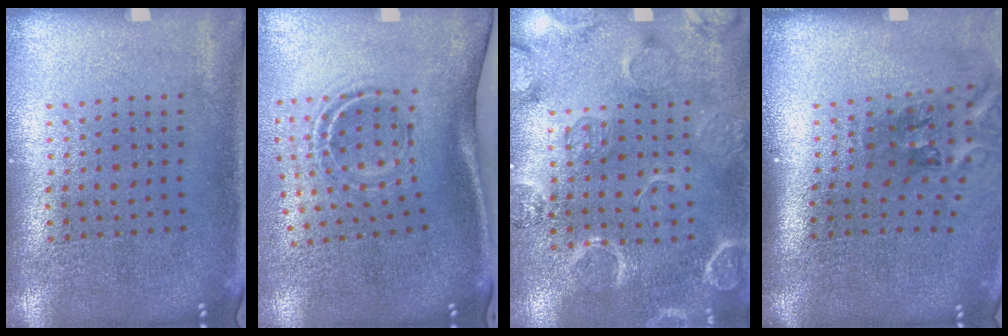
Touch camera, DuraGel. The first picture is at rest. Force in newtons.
{"total": 2.1, "press": 1.2, "slide": 1.7}
{"total": 2.4, "press": 2.3, "slide": 0.6}
{"total": 2.1, "press": 1.3, "slide": 1.6}